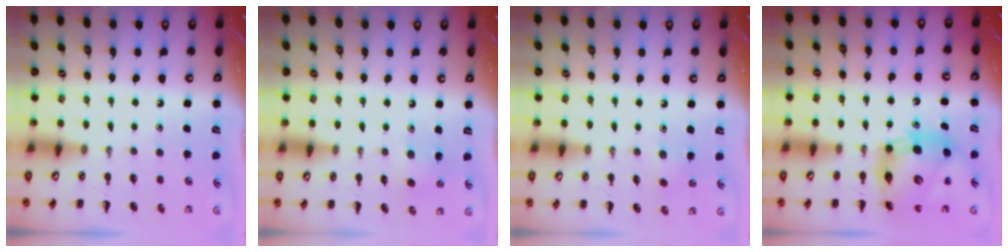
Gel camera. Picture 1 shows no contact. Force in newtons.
{"total": 3.0, "press": 2.8, "slide": 1.0}
{"total": 2.6, "press": 2.5, "slide": 0.8}
{"total": 11.9, "press": 11.4, "slide": 3.4}